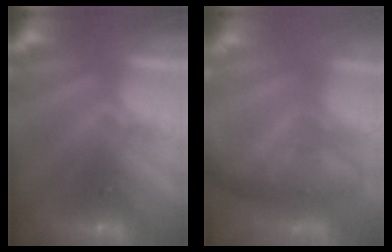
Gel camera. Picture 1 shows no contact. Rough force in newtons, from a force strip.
{"total": 8.3}